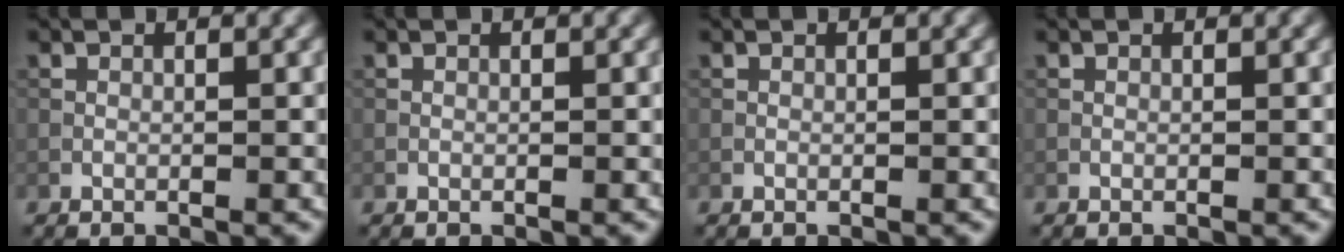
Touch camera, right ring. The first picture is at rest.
{"total": 0.0}
{"total": 0.0}
{"total": 0.0}